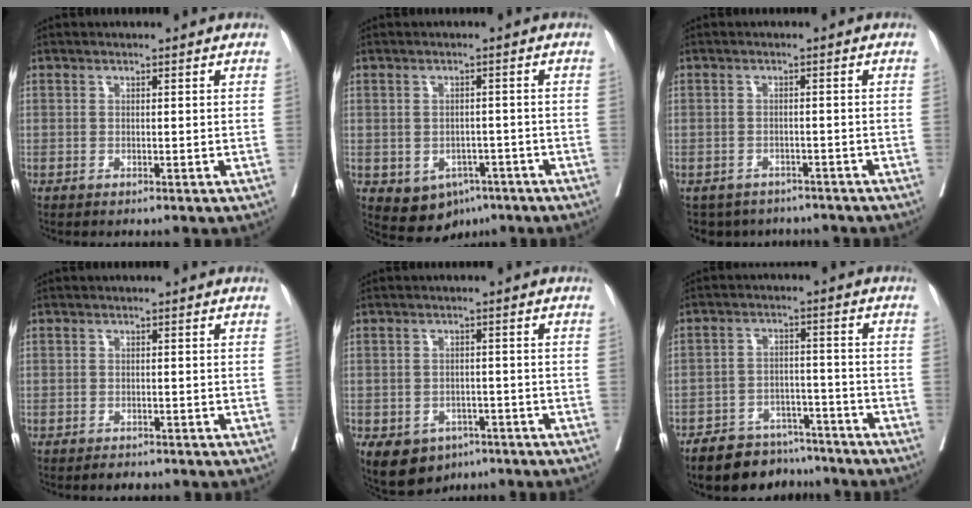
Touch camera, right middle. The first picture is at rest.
{"total": 6.5, "force": [-3.2, 4.8, 3.0], "torque": [-0.039, 0.007, -0.035]}
{"total": 6.8, "force": [-5.9, 3.3, 0.7], "torque": [-0.008, 0.005, -0.073]}
{"total": 1.4, "force": [-1.2, 0.6, 0.4], "torque": [-0.011, -0.003, -0.016]}
{"total": 9.1, "force": [-5.1, 6.7, 3.5], "torque": [-0.079, 0.001, -0.068]}
{"total": 10.1, "force": [-8.8, 4.5, 2.1], "torque": [-0.020, 0.014, -0.136]}